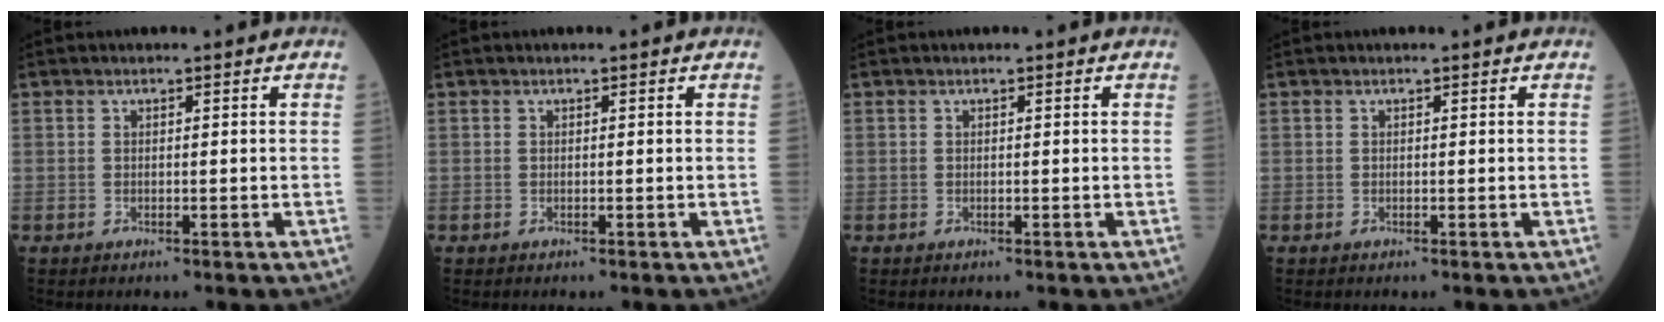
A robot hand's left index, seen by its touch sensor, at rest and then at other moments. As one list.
[{"total": 0.0}, {"total": 0.0}, {"total": 0.0}]